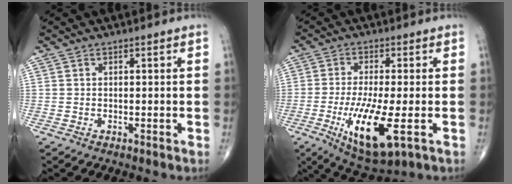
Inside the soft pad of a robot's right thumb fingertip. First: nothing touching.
{"total": 13.0, "force": [-3.8, 3.4, 11.9], "torque": [-0.225, -0.021, -0.056]}